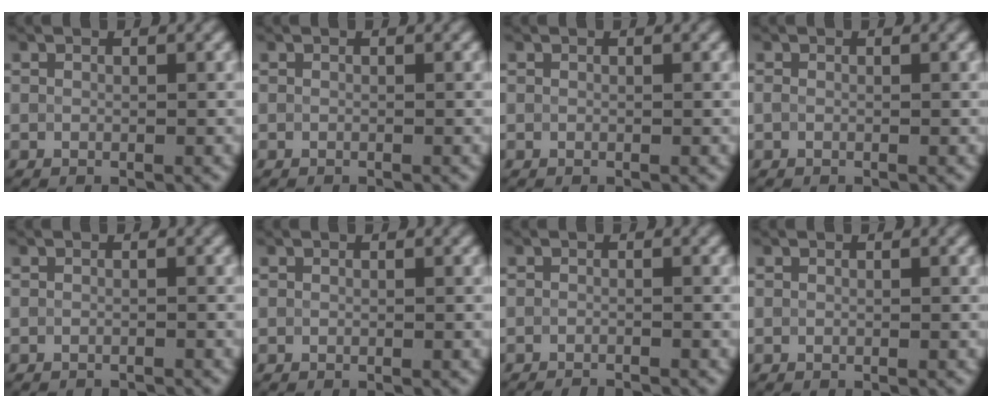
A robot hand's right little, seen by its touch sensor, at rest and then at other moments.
{"total": 0.0}
{"total": 0.0}
{"total": 0.0}
{"total": 1.0, "force": [-1.0, 0.0, 0.2], "torque": [0.001, -0.010, -0.016]}
{"total": 0.0}
{"total": 1.7, "force": [-1.6, 0.3, 0.7], "torque": [0.010, -0.006, -0.024]}
{"total": 0.0}